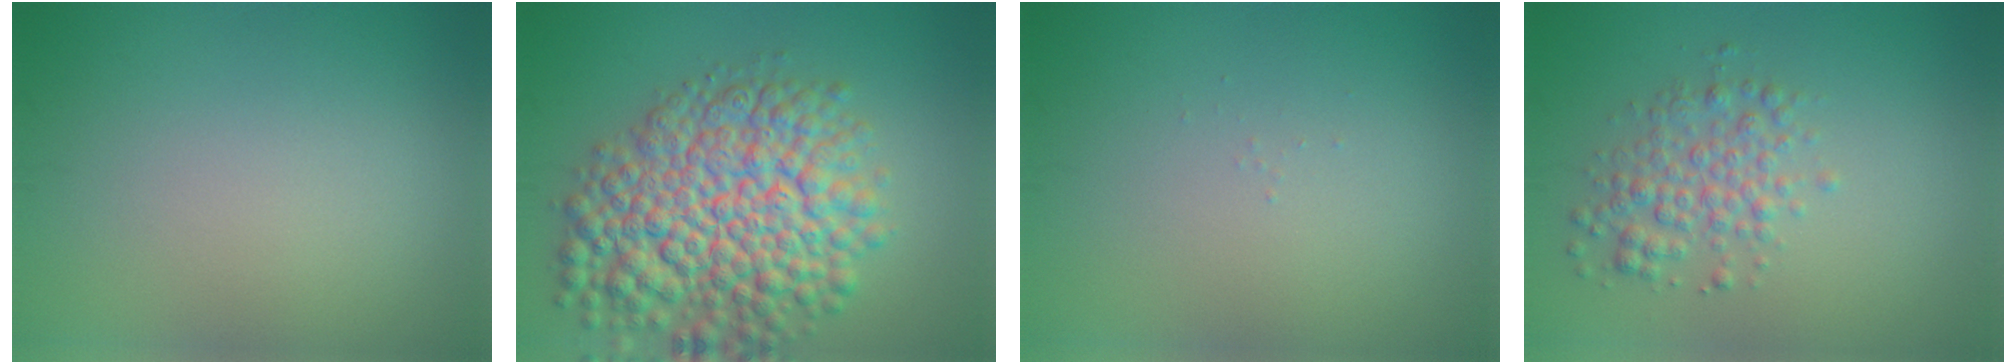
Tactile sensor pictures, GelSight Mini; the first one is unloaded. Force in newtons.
{"total": 10.4, "press": 10.4, "slide": 0.4}
{"total": 0.0}
{"total": 3.1, "press": 3.1, "slide": 0.1}